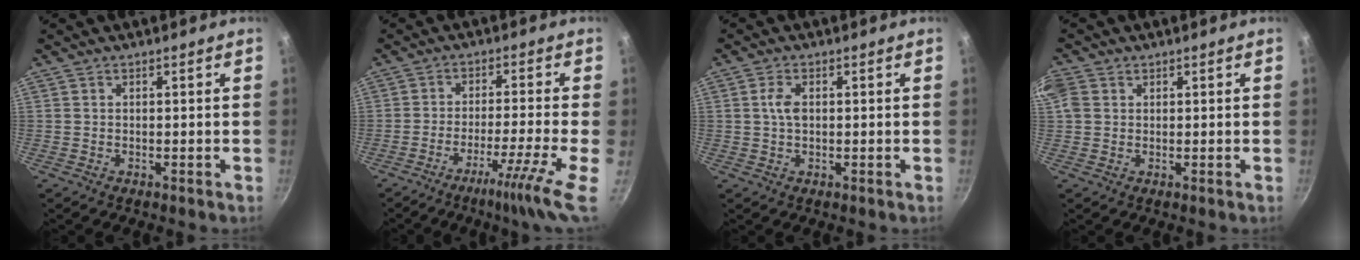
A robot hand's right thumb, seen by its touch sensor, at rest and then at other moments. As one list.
[{"total": 10.7, "force": [-5.3, -0.2, 9.3], "torque": [-0.140, 0.022, -0.090]}, {"total": 3.0, "force": [0.4, 1.7, 2.4], "torque": [-0.047, 0.003, 0.007]}, {"total": 4.4, "force": [1.4, 3.4, 2.4], "torque": [-0.047, 0.009, 0.025]}]